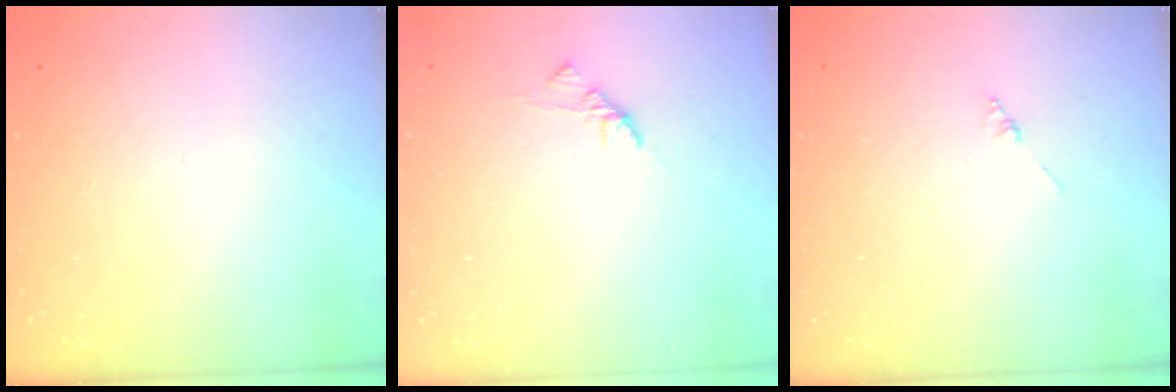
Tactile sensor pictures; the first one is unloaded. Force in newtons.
{"total": 1.9, "press": 1.7, "slide": 0.6}
{"total": 1.3, "press": 1.3, "slide": 0.3}